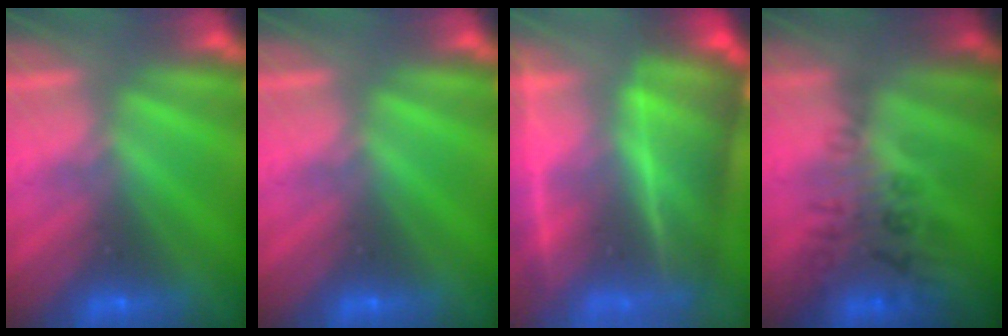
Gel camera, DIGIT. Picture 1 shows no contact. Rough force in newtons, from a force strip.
{"total": 0.0}
{"total": 7.0}
{"total": 2.9}